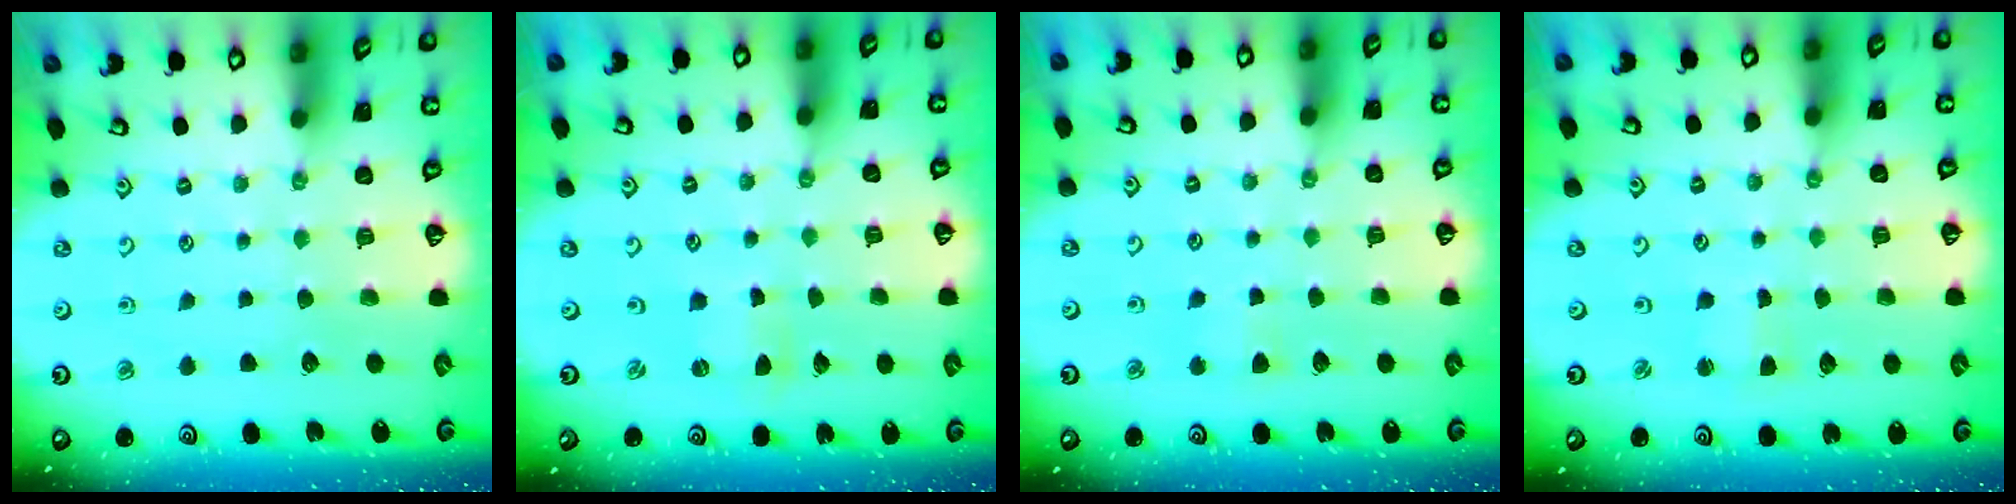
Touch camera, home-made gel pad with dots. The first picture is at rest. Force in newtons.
{"total": 0.7, "press": 0.6, "slide": 0.3}
{"total": 2.8, "press": 2.7, "slide": 0.5}
{"total": 1.9, "press": 1.9, "slide": 0.3}